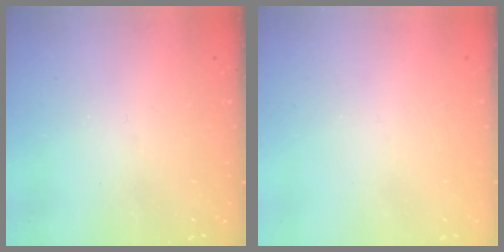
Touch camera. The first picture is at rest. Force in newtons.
{"total": 0.0}